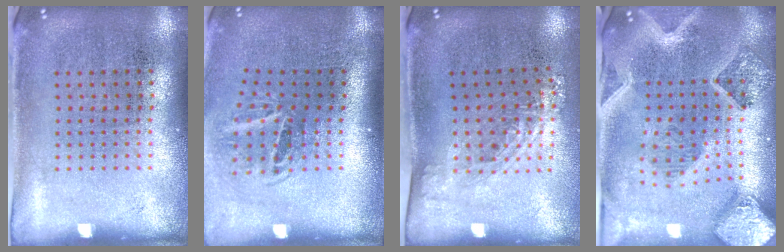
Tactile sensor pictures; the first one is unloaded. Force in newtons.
{"total": 1.9, "press": 1.3, "slide": 1.4}
{"total": 1.4, "press": 1.0, "slide": 0.9}
{"total": 3.0, "press": 2.6, "slide": 1.5}